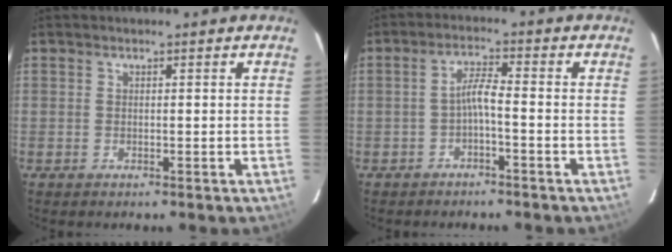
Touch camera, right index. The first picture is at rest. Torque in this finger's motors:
{"motor_torque": [0.94, -0.35, 0.55, 0.14]}